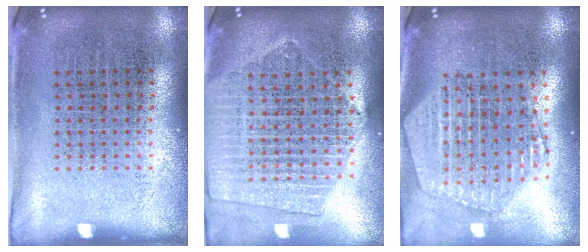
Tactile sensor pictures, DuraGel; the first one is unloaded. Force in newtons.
{"total": 2.0, "press": 1.9, "slide": 0.9}
{"total": 2.4, "press": 2.1, "slide": 1.3}